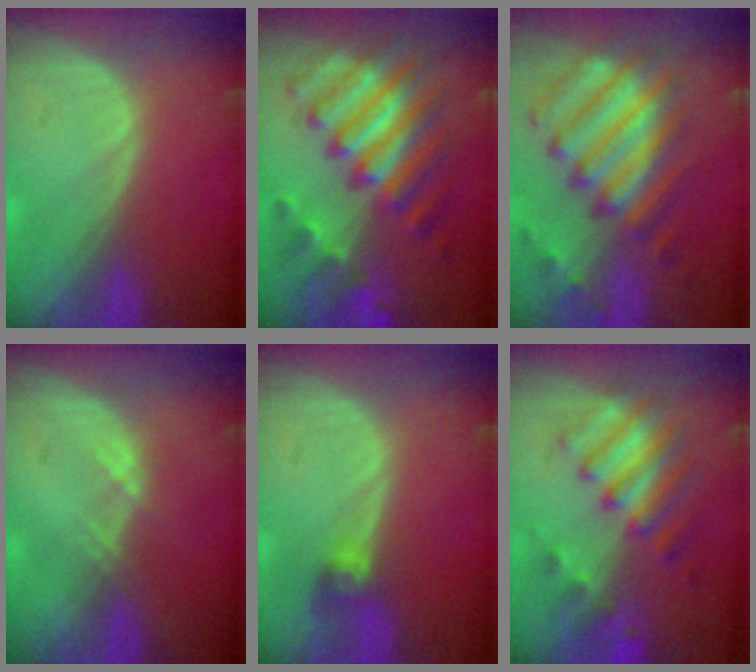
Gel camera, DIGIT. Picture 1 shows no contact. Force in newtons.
{"total": 11.7, "press": 11.6, "slide": 1.0}
{"total": 11.6, "press": 10.5, "slide": 5.0}
{"total": 1.3, "press": 1.1, "slide": 0.7}
{"total": 2.7, "press": 2.7, "slide": 0.3}
{"total": 7.8, "press": 7.6, "slide": 1.8}